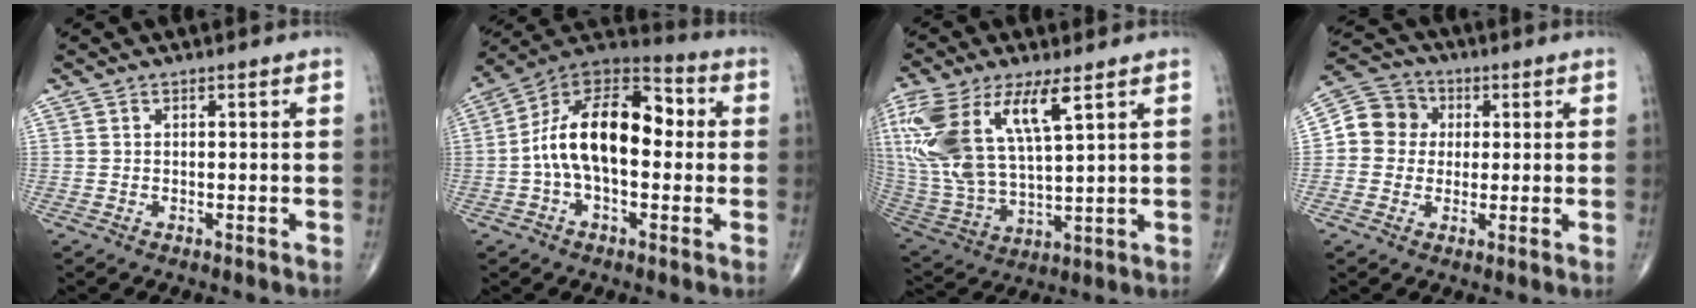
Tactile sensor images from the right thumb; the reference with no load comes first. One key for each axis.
{"total": 17.7, "fx": 0.2, "fy": 9.8, "fz": 14.7, "tx": -0.237, "ty": 0.047, "tz": -0.009}
{"total": 19.7, "fx": 8.1, "fy": 7.6, "fz": 16.3, "tx": -0.360, "ty": -0.024, "tz": 0.165}
{"total": 8.4, "fx": 0.8, "fy": 7.8, "fz": 3.1, "tx": -0.031, "ty": 0.017, "tz": 0.000}